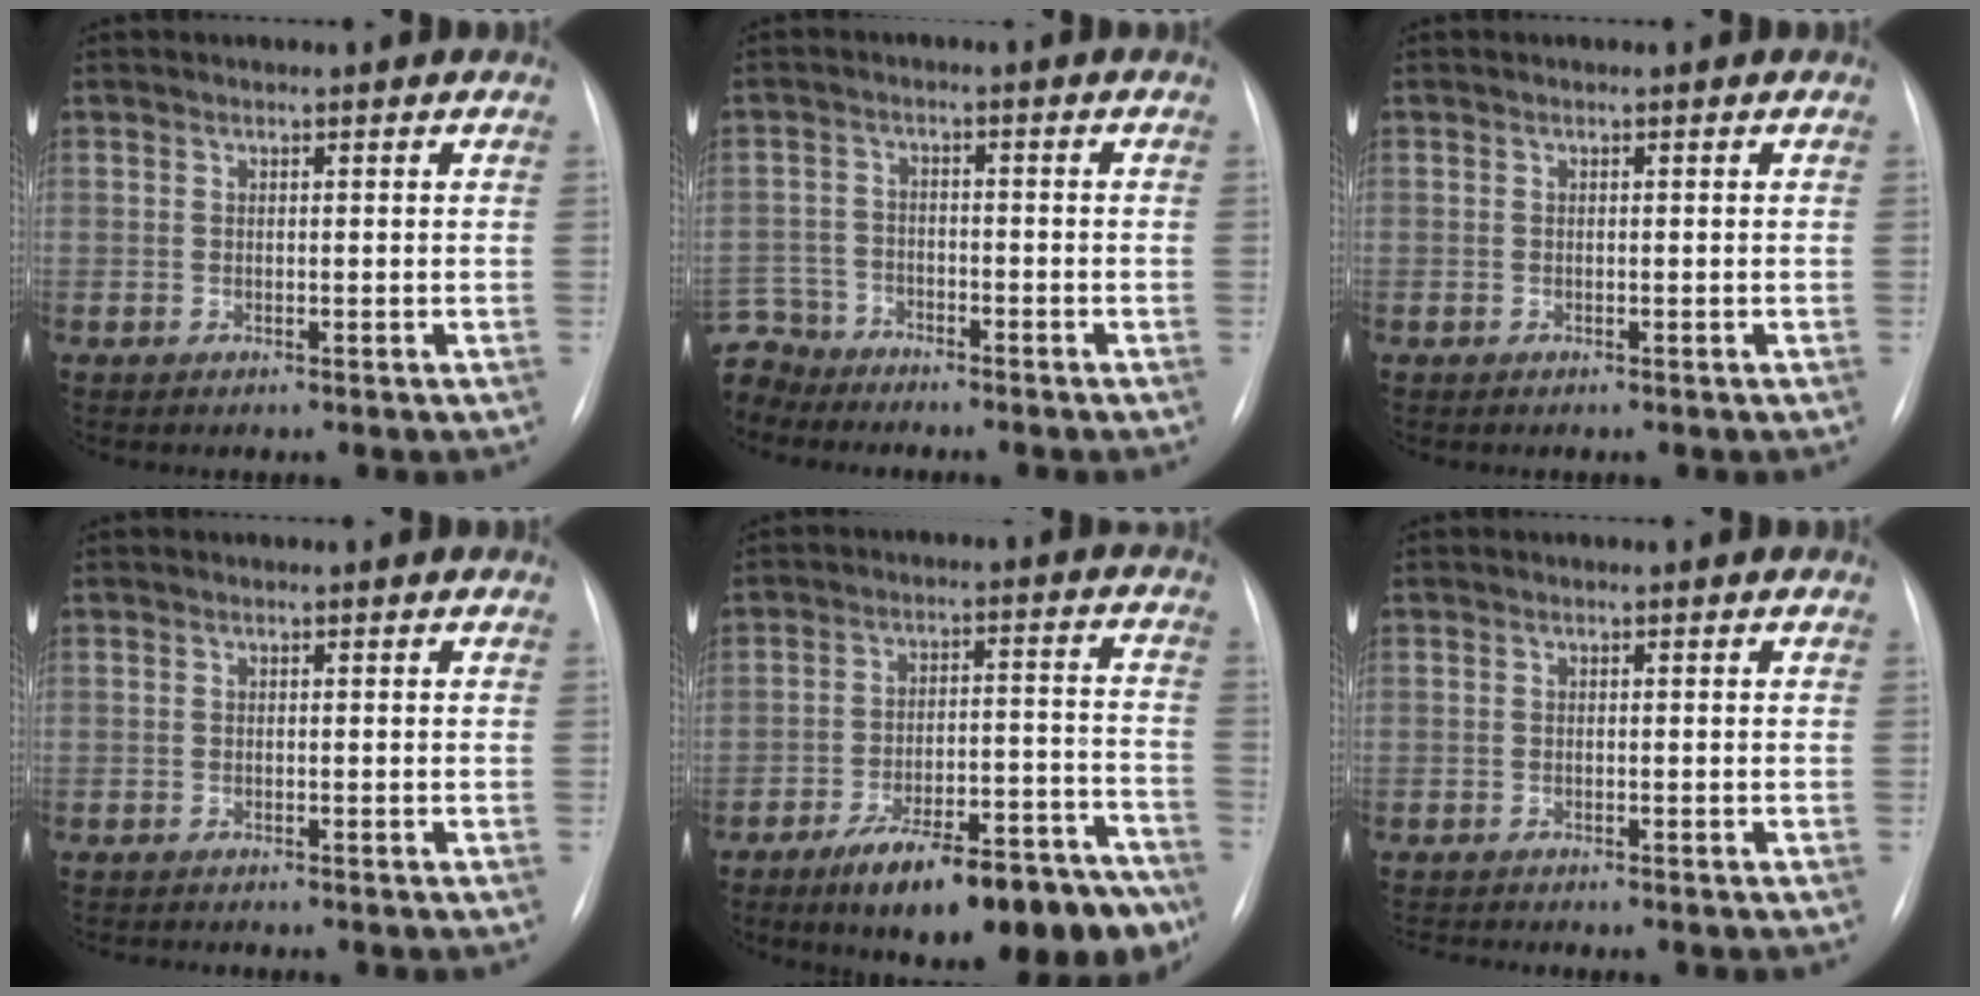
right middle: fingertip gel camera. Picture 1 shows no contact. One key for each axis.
{"total": 7.9, "fx": -7.1, "fy": 3.4, "fz": 0.3, "tx": -0.017, "ty": 0.006, "tz": -0.137}
{"total": 0.0}
{"total": 1.8, "fx": -1.8, "fy": 0.1, "fz": 0.5, "tx": -0.005, "ty": -0.005, "tz": -0.023}
{"total": 18.8, "fx": -13.7, "fy": 5.3, "fz": 11.8, "tx": -0.108, "ty": 0.043, "tz": -0.205}
{"total": 2.2, "fx": -2.2, "fy": -0.1, "fz": 0.3, "tx": -0.002, "ty": -0.008, "tz": -0.034}